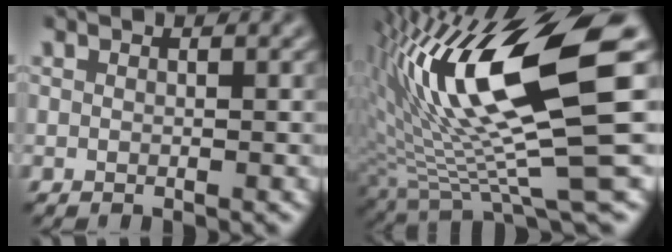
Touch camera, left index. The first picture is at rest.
{"total": 15.5, "force": [2.7, 3.7, 14.8], "torque": [-0.275, -0.005, 0.058]}